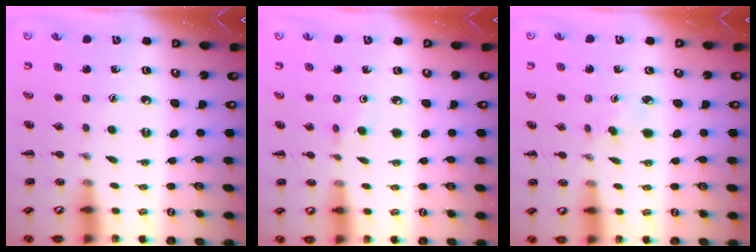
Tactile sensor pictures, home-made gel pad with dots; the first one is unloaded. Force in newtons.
{"total": 2.7, "press": 2.5, "slide": 1.2}
{"total": 2.3, "press": 2.1, "slide": 0.9}